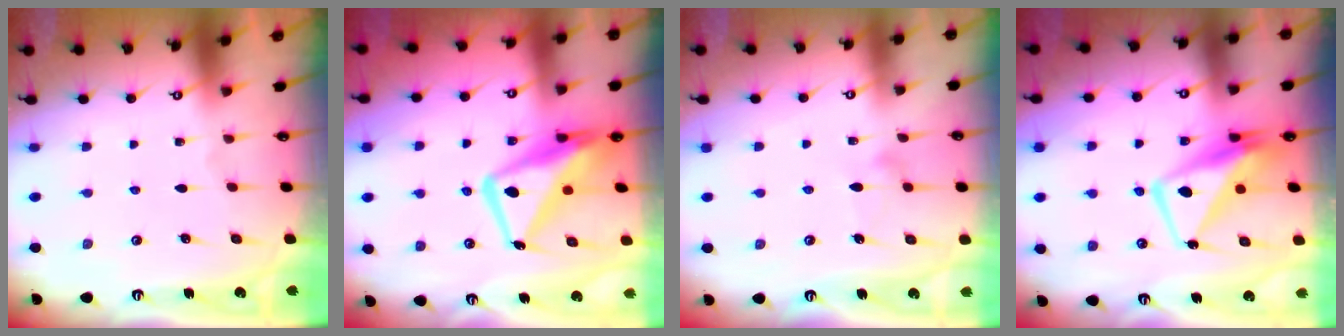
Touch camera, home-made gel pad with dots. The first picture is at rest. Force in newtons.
{"total": 15.3, "press": 15.2, "slide": 1.7}
{"total": 8.8, "press": 8.8, "slide": 0.5}
{"total": 9.3, "press": 9.2, "slide": 1.5}